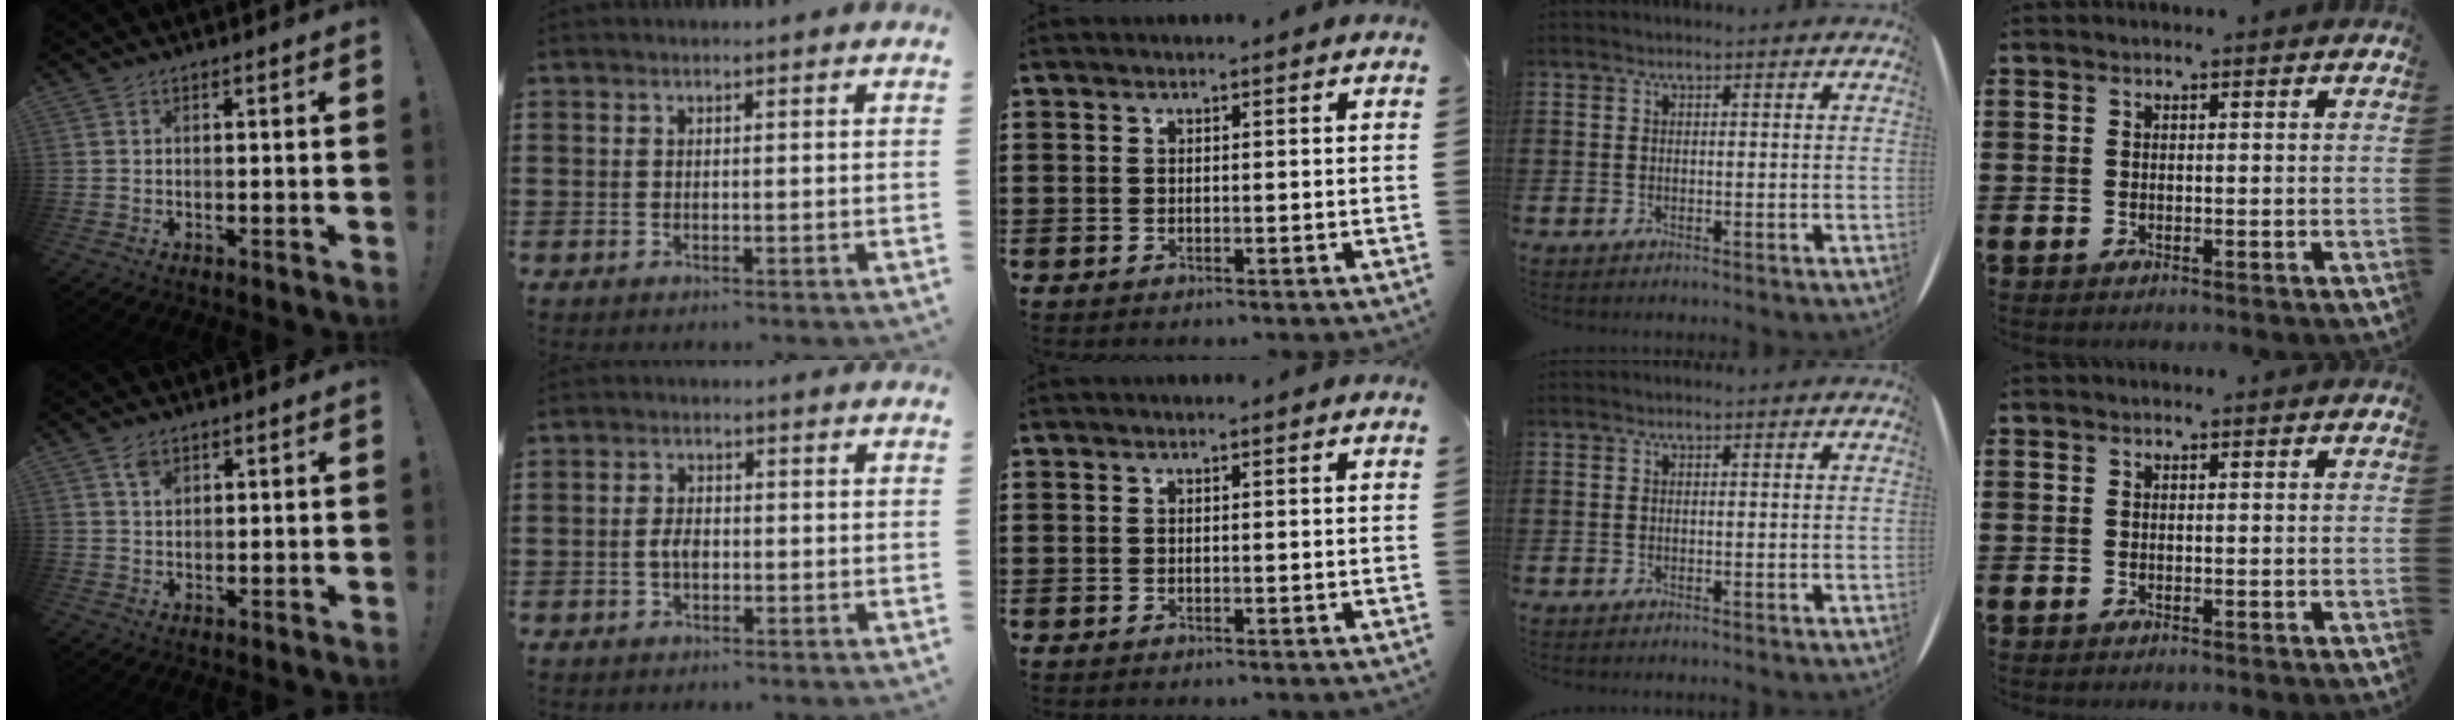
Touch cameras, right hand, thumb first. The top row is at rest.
{"thumb": {"total": 2.9, "force": [1.8, 1.8, 1.3], "torque": [-0.019, -0.005, 0.033]}, "index": {"total": 2.2, "force": [-0.5, 1.2, 1.8], "torque": [-0.044, -0.003, -0.010]}}